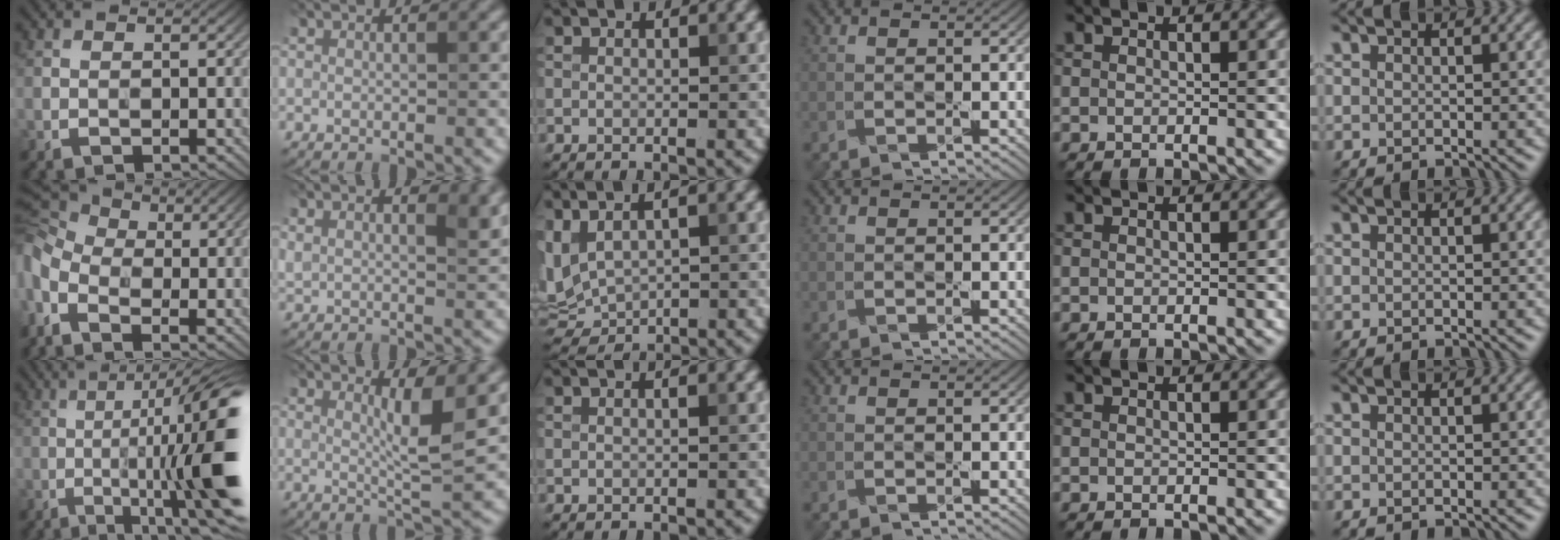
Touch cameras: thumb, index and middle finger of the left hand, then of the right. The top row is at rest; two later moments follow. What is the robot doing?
{"motion": "press", "object": "grip strengthener"}